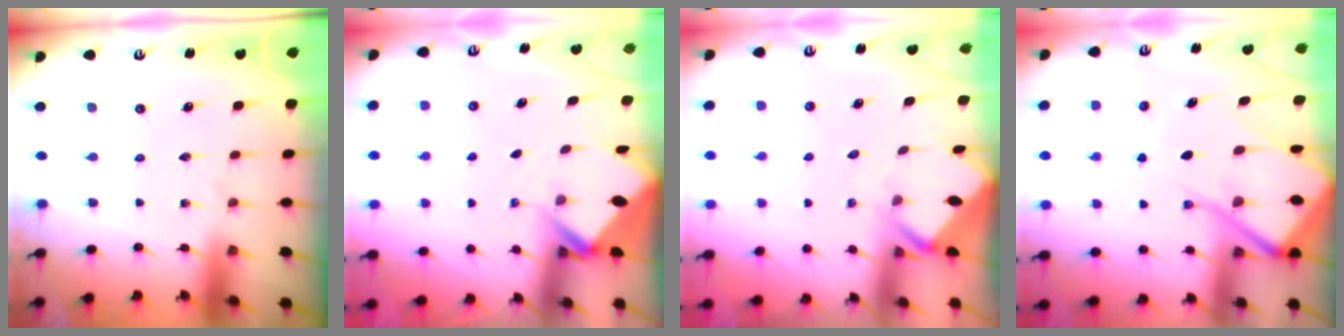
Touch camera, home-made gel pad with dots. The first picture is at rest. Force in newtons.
{"total": 2.8, "press": 2.8, "slide": 0.1}
{"total": 2.3, "press": 2.3, "slide": 0.2}
{"total": 13.9, "press": 13.8, "slide": 1.7}